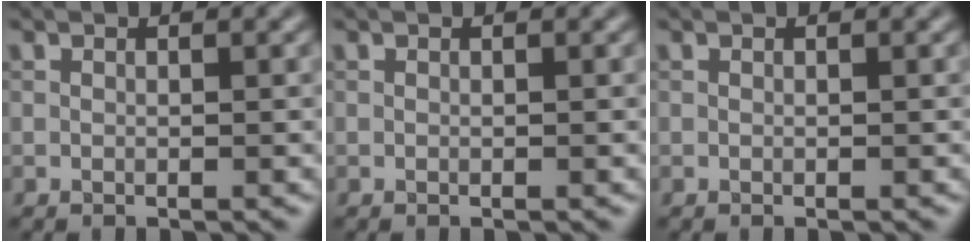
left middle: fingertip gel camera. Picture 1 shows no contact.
{"total": 0.0}
{"total": 0.0}